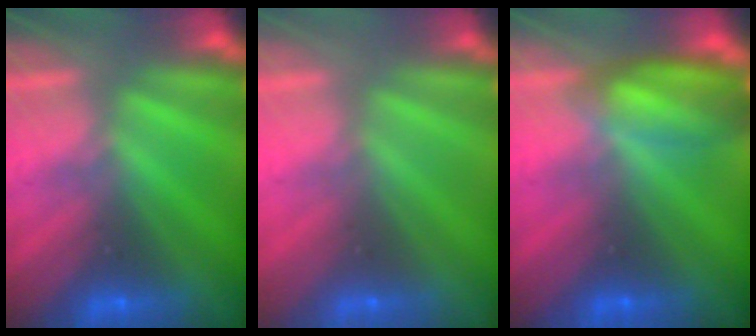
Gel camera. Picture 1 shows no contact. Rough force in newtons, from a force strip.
{"total": 2.8}
{"total": 7.7}